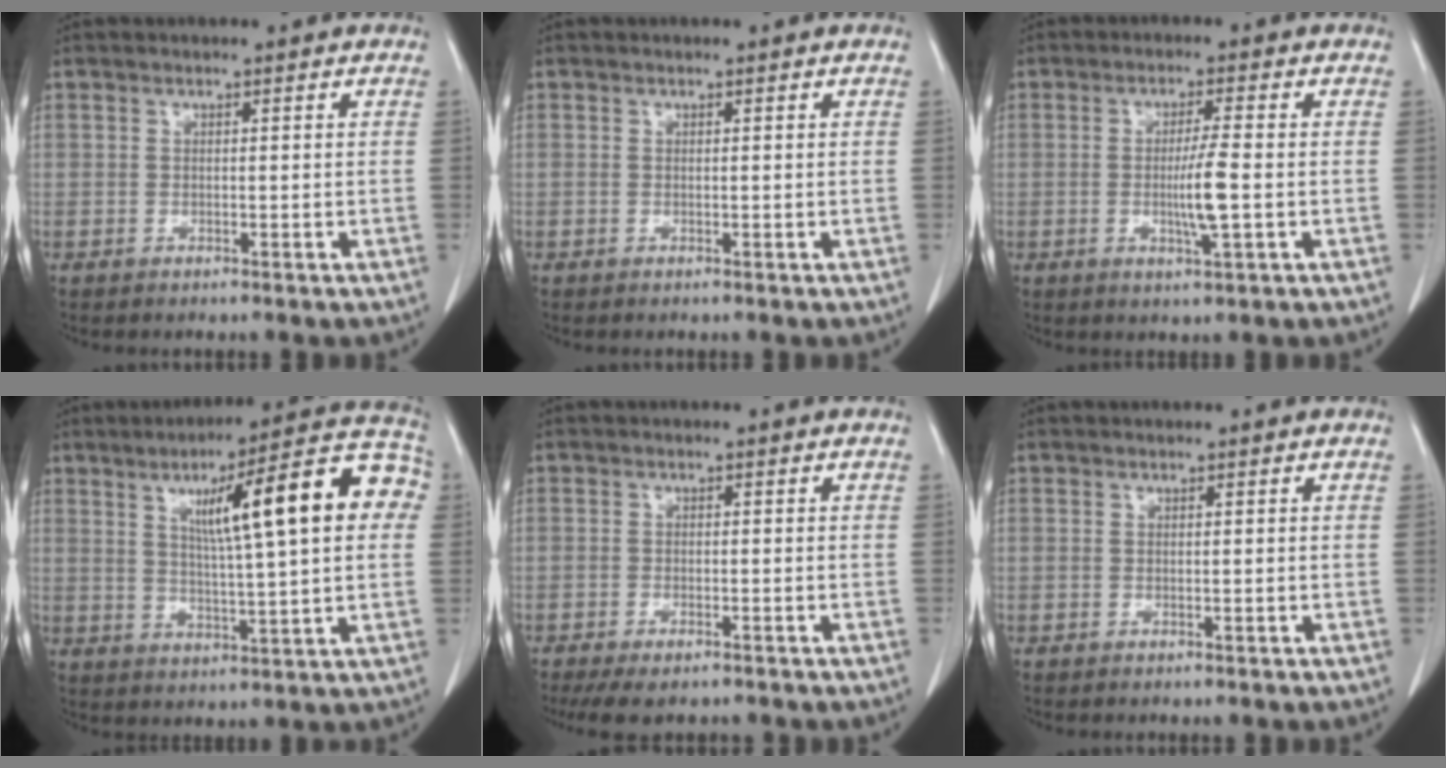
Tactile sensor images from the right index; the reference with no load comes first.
{"total": 0.0}
{"total": 5.3, "force": [-0.8, -0.2, 5.2], "torque": [-0.093, -0.010, -0.016]}
{"total": 17.5, "force": [4.5, 2.0, 16.8], "torque": [-0.230, 0.032, 0.056]}
{"total": 5.8, "force": [-4.6, 1.8, 3.0], "torque": [-0.046, -0.011, -0.074]}
{"total": 0.0}